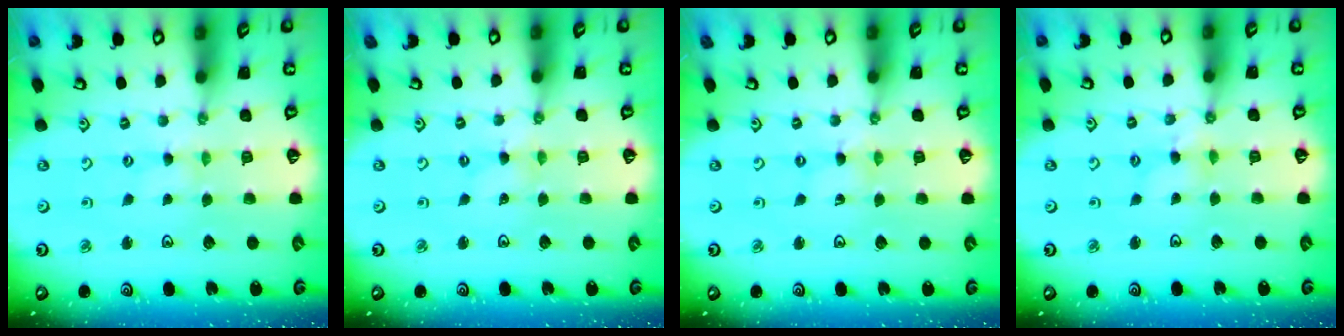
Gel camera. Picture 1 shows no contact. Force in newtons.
{"total": 0.0}
{"total": 0.0}
{"total": 3.0, "press": 3.0, "slide": 0.4}